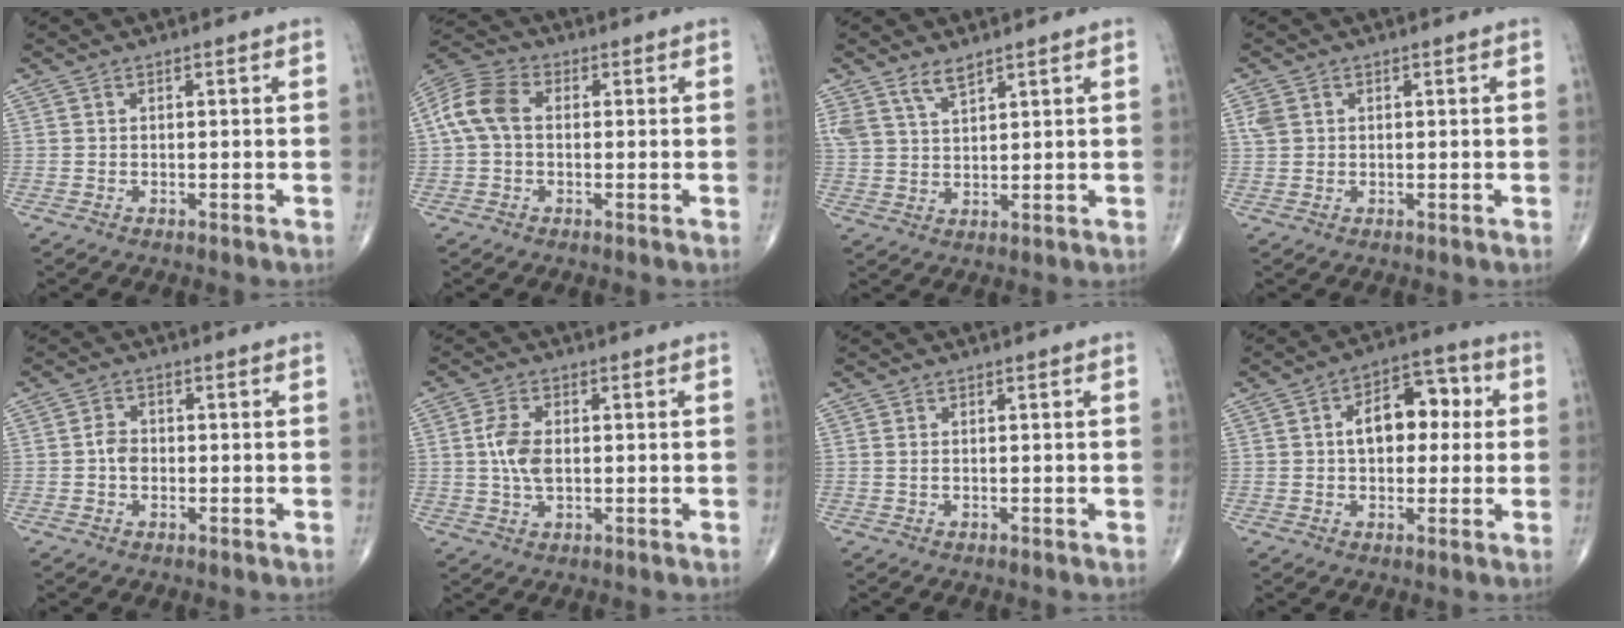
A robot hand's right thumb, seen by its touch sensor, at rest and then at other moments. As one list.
[{"total": 8.5, "force": [0.6, 5.9, 6.1], "torque": [-0.130, 0.027, 0.003]}, {"total": 4.3, "force": [3.3, 1.4, 2.4], "torque": [-0.043, -0.018, 0.070]}, {"total": 2.1, "force": [0.7, 1.6, 1.1], "torque": [-0.026, 0.005, 0.018]}, {"total": 2.9, "force": [-0.3, 2.2, 1.8], "torque": [-0.022, 0.009, -0.012]}, {"total": 5.8, "force": [0.4, 3.2, 4.9], "torque": [-0.103, 0.001, 0.006]}, {"total": 0.5, "force": [0.1, 0.2, 0.4], "torque": [-0.011, 0.001, 0.004]}, {"total": 11.3, "force": [1.5, 7.0, 8.8], "torque": [-0.103, 0.029, 0.016]}]